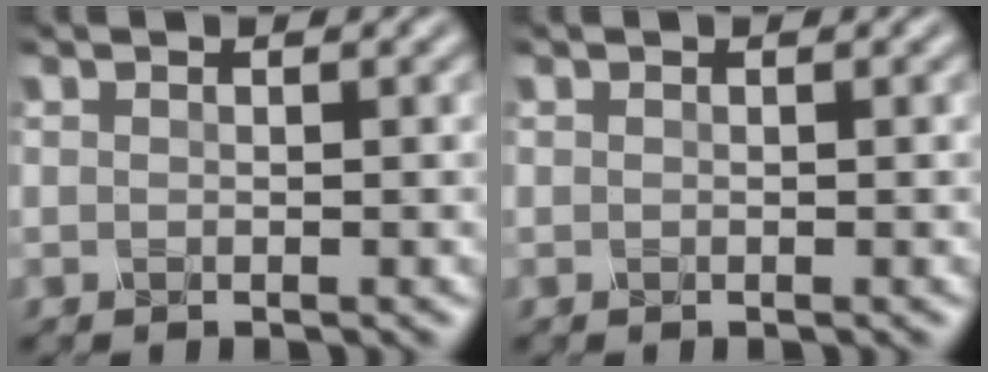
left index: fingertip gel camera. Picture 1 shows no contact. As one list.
[{"total": 0.0}]